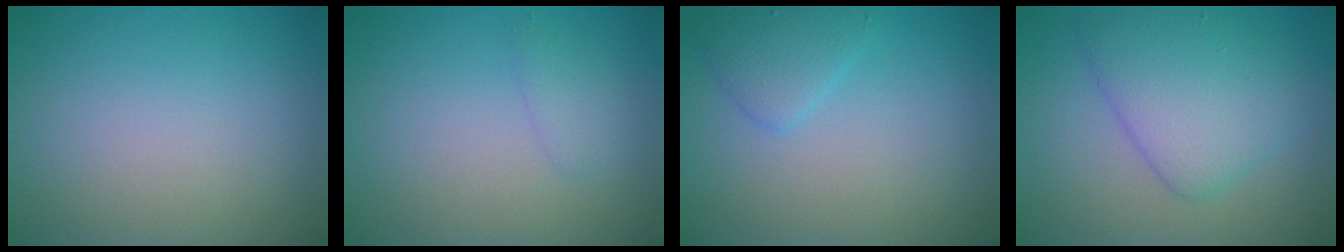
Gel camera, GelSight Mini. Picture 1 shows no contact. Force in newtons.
{"total": 1.2, "press": 1.2, "slide": 0.1}
{"total": 2.1, "press": 2.1, "slide": 0.0}
{"total": 5.1, "press": 5.1, "slide": 0.1}